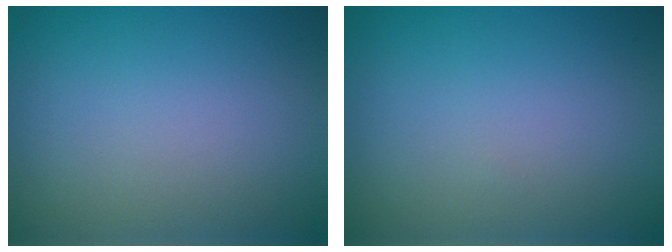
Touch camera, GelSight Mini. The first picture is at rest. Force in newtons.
{"total": 0.0}